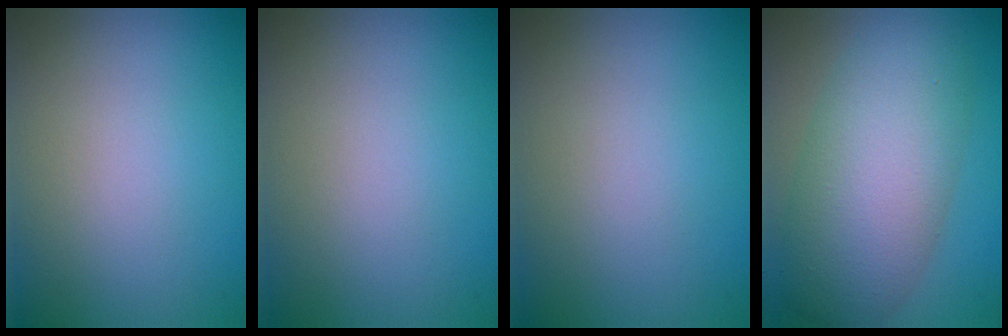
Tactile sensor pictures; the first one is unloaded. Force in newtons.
{"total": 0.0}
{"total": 0.0}
{"total": 8.9, "press": 8.9, "slide": 0.1}